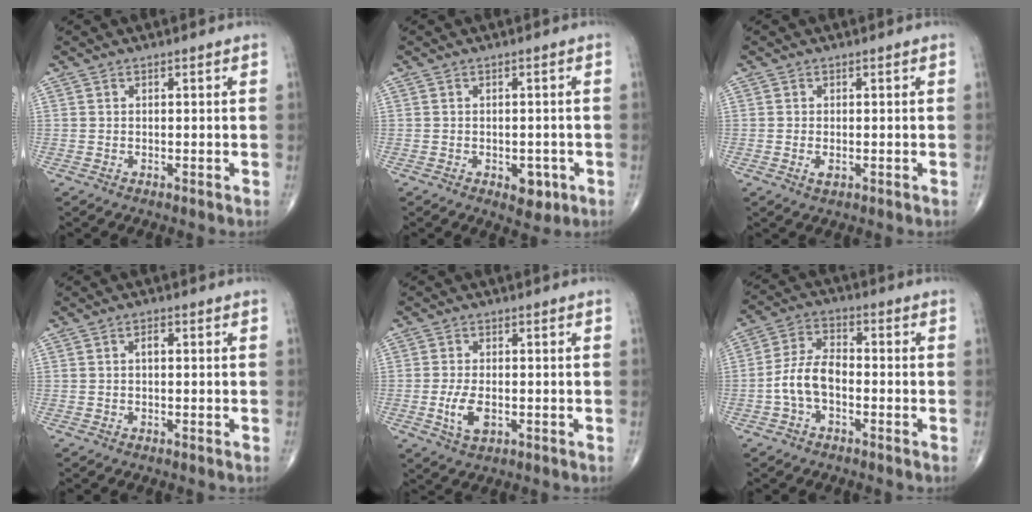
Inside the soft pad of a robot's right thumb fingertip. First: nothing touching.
{"total": 3.8, "force": [-1.5, 2.3, 2.6], "torque": [-0.015, 0.002, -0.014]}
{"total": 1.4, "force": [-0.3, 0.7, 1.2], "torque": [-0.022, -0.004, -0.006]}
{"total": 1.3, "force": [0.0, 0.7, 1.1], "torque": [-0.015, 0.003, -0.003]}
{"total": 5.0, "force": [-1.2, 2.6, 4.1], "torque": [-0.082, -0.005, -0.018]}
{"total": 7.6, "force": [-2.2, 4.2, 5.9], "torque": [-0.116, 0.030, -0.050]}